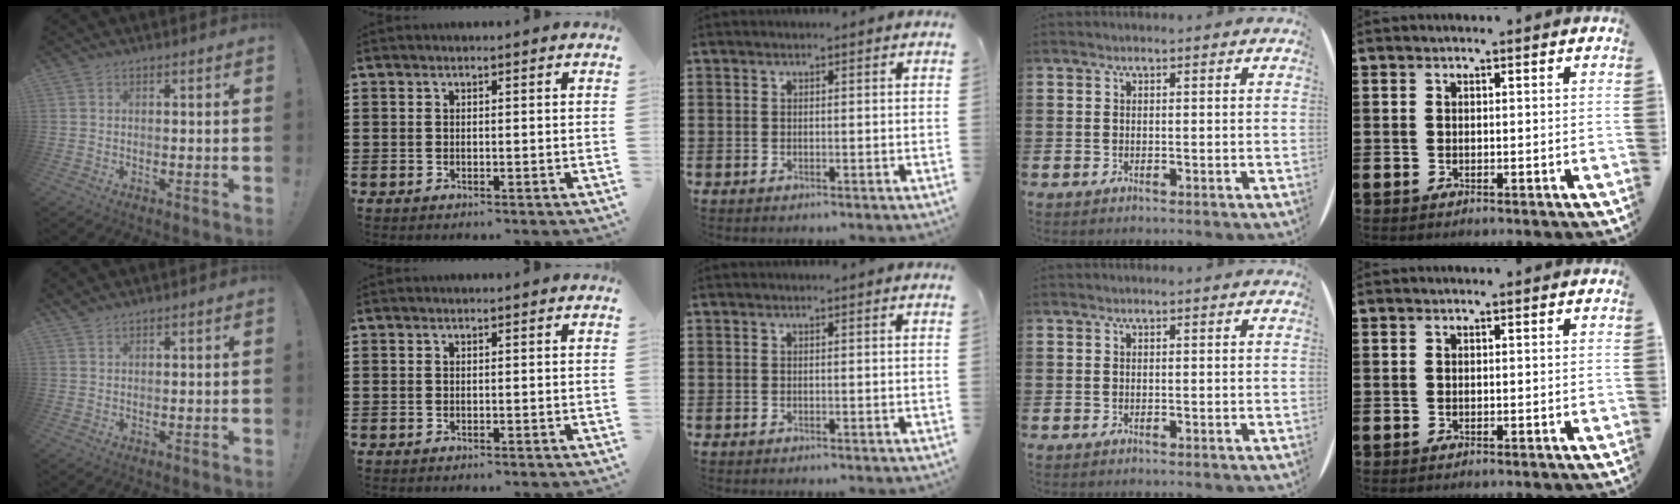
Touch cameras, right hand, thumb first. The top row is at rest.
{"thumb": {"total": 1.0, "force": [1.0, 0.2, 0.3], "torque": [-0.010, 0.000, 0.020]}}